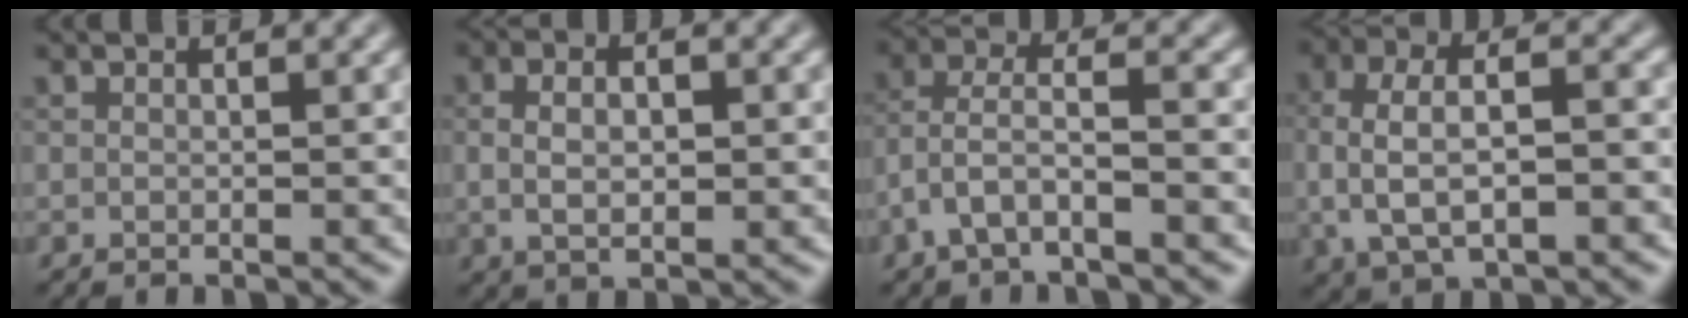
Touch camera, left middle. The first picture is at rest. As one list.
[{"total": 3.7, "force": [0.3, 1.7, 3.2], "torque": [-0.064, 0.002, 0.004]}, {"total": 3.9, "force": [-1.9, 1.4, 3.1], "torque": [-0.070, 0.011, -0.044]}, {"total": 6.7, "force": [-0.3, 3.4, 5.8], "torque": [-0.112, 0.006, -0.009]}]